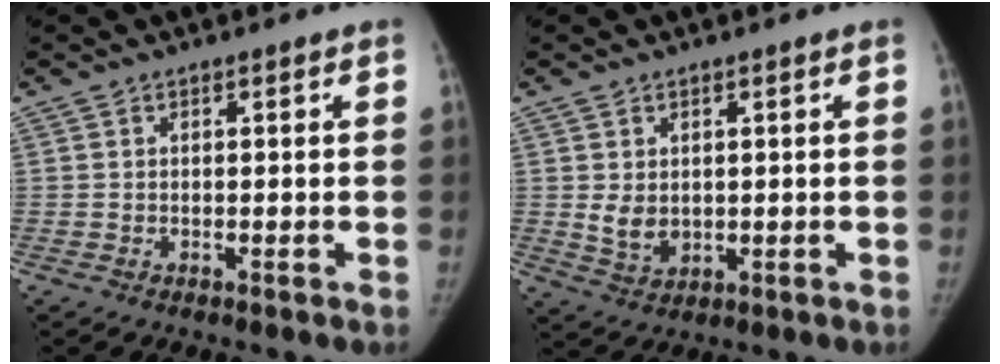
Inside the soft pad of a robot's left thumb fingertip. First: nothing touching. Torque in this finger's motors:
{"motor_torque": [0.53, 0.89, 0.71, -0.63, 0.03]}